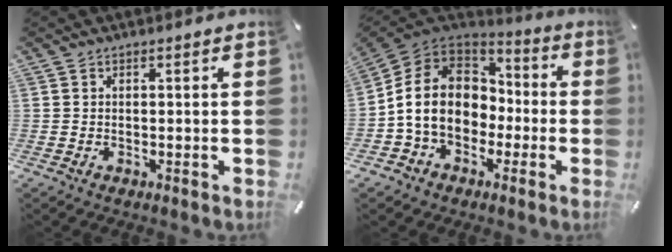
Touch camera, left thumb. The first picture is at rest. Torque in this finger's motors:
{"motor_torque": [2.39, 2.62, 1.52, 1.25, 0.26]}